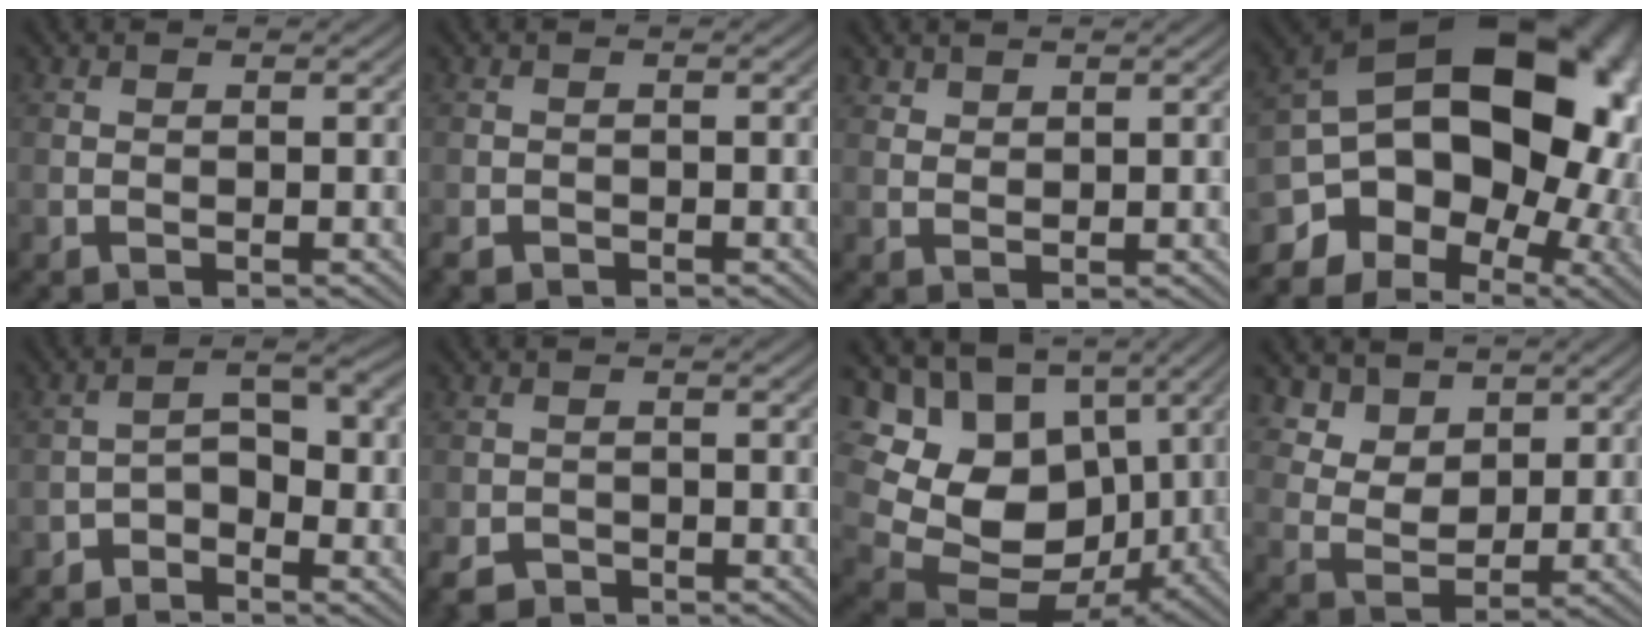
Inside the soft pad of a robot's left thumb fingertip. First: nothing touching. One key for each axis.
{"total": 1.4, "fx": -1.0, "fy": 0.8, "fz": 0.5, "tx": -0.012, "ty": -0.004, "tz": -0.023}
{"total": 1.8, "fx": 1.5, "fy": 0.8, "fz": 0.5, "tx": -0.011, "ty": 0.001, "tz": 0.036}
{"total": 20.6, "fx": -1.8, "fy": 14.7, "fz": 14.3, "tx": -0.204, "ty": -0.017, "tz": -0.033}
{"total": 4.1, "fx": -2.3, "fy": 1.9, "fz": 2.8, "tx": -0.045, "ty": 0.008, "tz": -0.051}
{"total": 2.7, "fx": -2.0, "fy": 1.6, "fz": 1.0, "tx": -0.021, "ty": -0.006, "tz": -0.043}
{"total": 18.1, "fx": 3.2, "fy": 13.7, "fz": 11.3, "tx": -0.238, "ty": -0.001, "tz": 0.080}
{"total": 6.3, "fx": 4.4, "fy": 3.8, "fz": 2.4, "tx": -0.070, "ty": -0.029, "tz": 0.100}